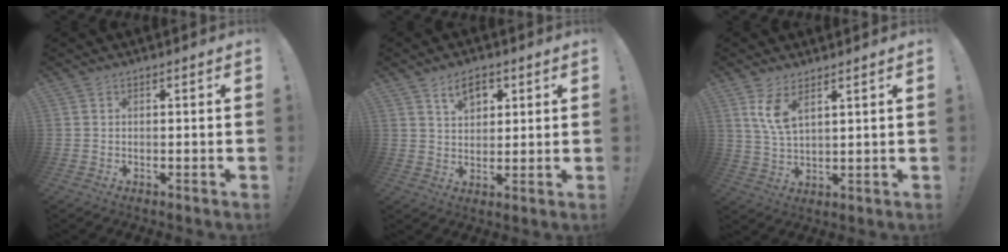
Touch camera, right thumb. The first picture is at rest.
{"total": 7.1, "force": [3.7, 4.7, 3.8], "torque": [-0.055, -0.005, 0.066]}
{"total": 6.7, "force": [4.0, 2.6, 4.7], "torque": [-0.091, -0.017, 0.074]}